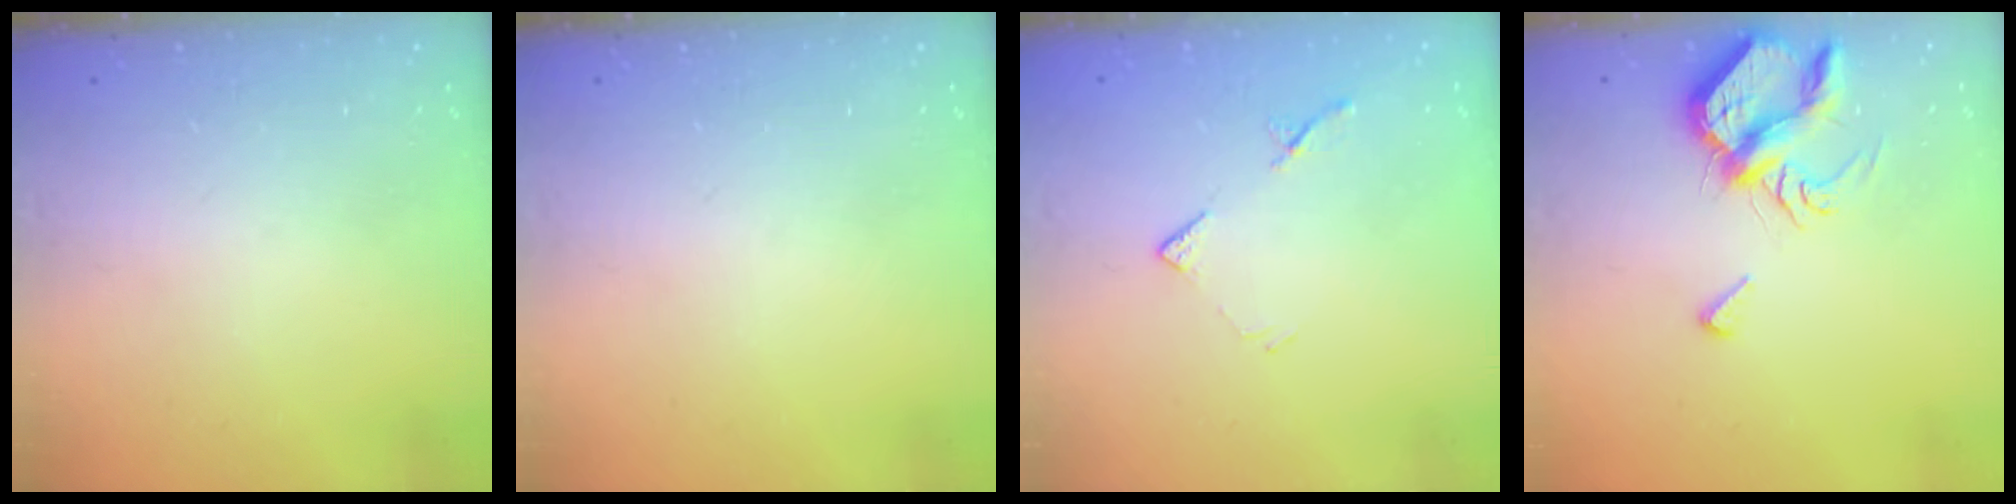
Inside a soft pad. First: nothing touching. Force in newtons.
{"total": 0.0}
{"total": 6.4, "press": 6.4, "slide": 0.7}
{"total": 7.1, "press": 7.0, "slide": 1.1}